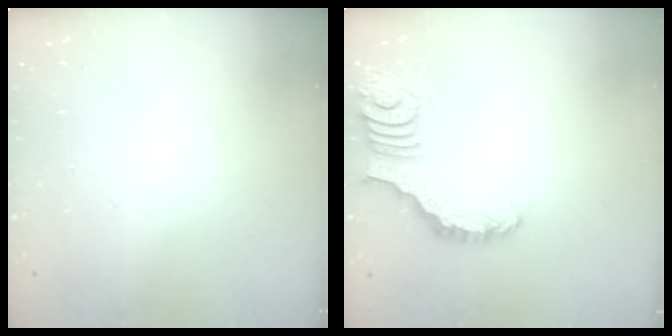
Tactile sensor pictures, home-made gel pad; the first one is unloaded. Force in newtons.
{"total": 3.3, "press": 3.3, "slide": 0.4}